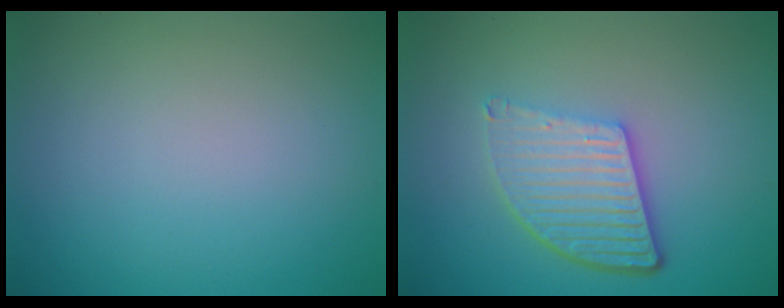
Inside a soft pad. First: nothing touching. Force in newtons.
{"total": 5.5, "press": 3.8, "slide": 4.0}